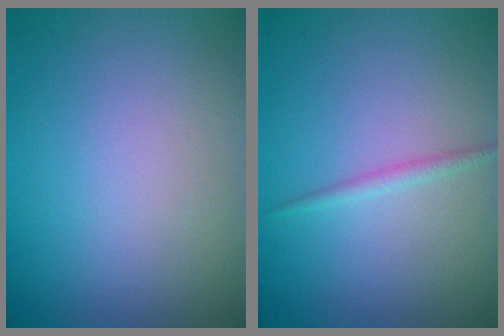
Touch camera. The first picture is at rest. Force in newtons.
{"total": 1.0, "press": 1.0, "slide": 0.1}